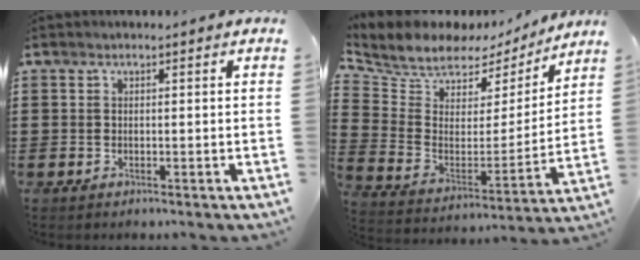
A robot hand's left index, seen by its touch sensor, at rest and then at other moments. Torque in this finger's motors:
{"motor_torque": [1.09, -1.05, 0.29, 0.00]}